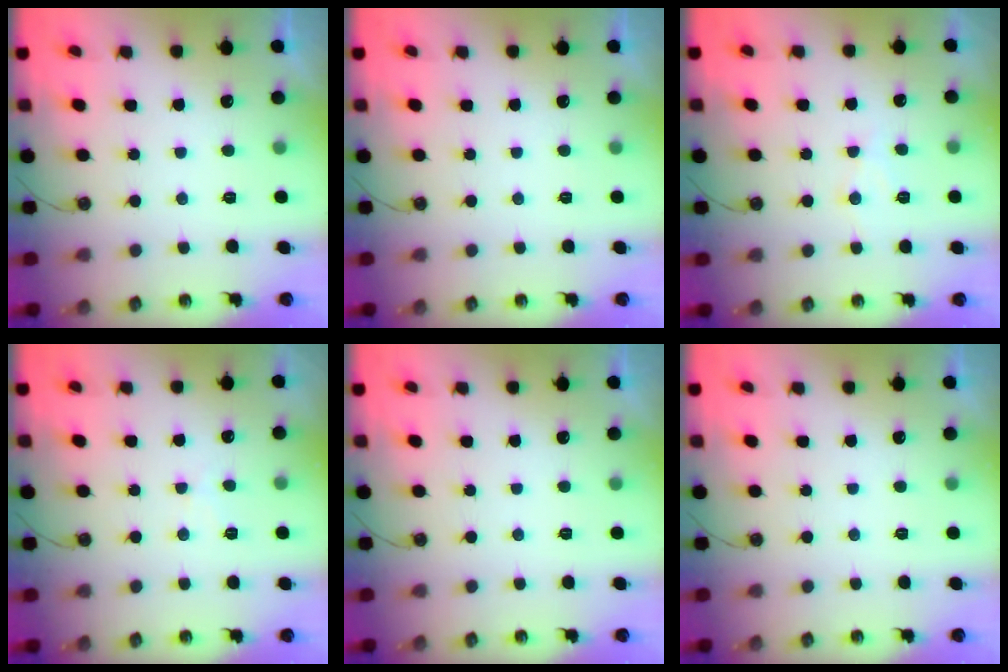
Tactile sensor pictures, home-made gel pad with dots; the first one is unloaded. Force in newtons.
{"total": 0.0}
{"total": 7.9, "press": 7.9, "slide": 0.7}
{"total": 6.5, "press": 6.4, "slide": 0.7}
{"total": 0.0}
{"total": 0.0}